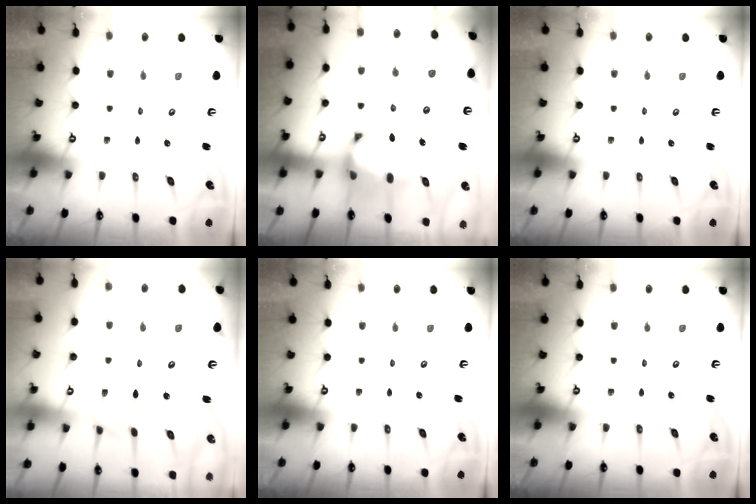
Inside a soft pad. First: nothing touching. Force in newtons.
{"total": 2.8, "press": 2.4, "slide": 1.3}
{"total": 0.0}
{"total": 1.9, "press": 1.8, "slide": 0.7}
{"total": 0.0}
{"total": 0.0}